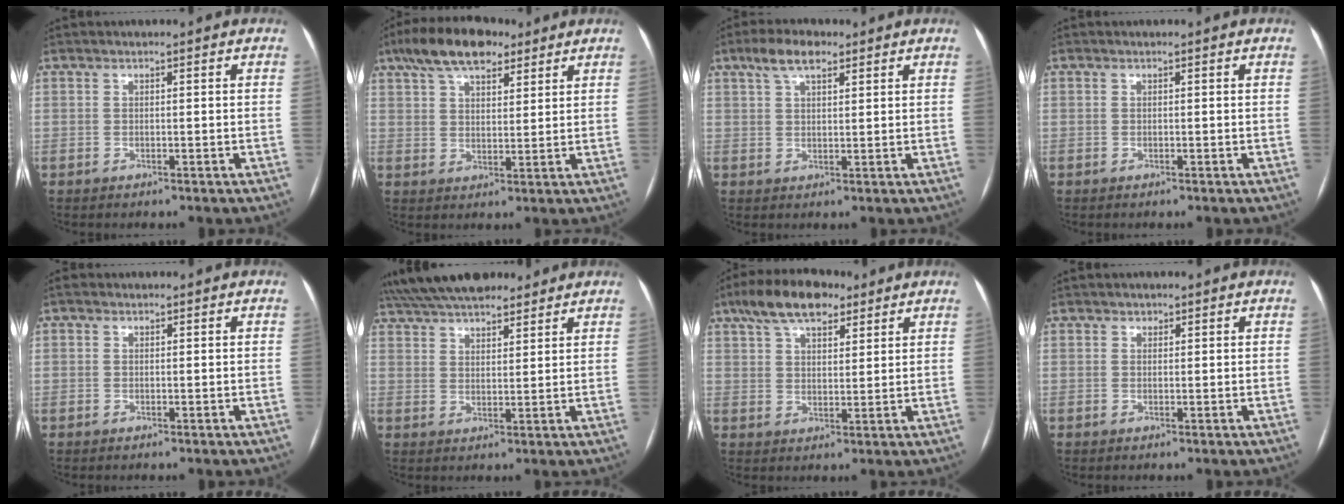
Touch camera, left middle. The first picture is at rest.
{"total": 11.1, "force": [7.7, 4.5, 6.6], "torque": [-0.124, 0.029, 0.135]}
{"total": 5.4, "force": [3.5, 2.0, 3.6], "torque": [-0.074, 0.018, 0.064]}
{"total": 0.0}
{"total": 0.8, "force": [-0.4, -0.5, -0.5], "torque": [0.010, -0.006, -0.009]}
{"total": 15.6, "force": [13.2, 4.8, 6.7], "torque": [-0.128, 0.044, 0.213]}
{"total": 10.2, "force": [6.9, 4.2, 6.2], "torque": [-0.115, 0.027, 0.122]}
{"total": 0.7, "force": [0.5, 0.5, 0.1], "torque": [0.002, -0.001, 0.005]}